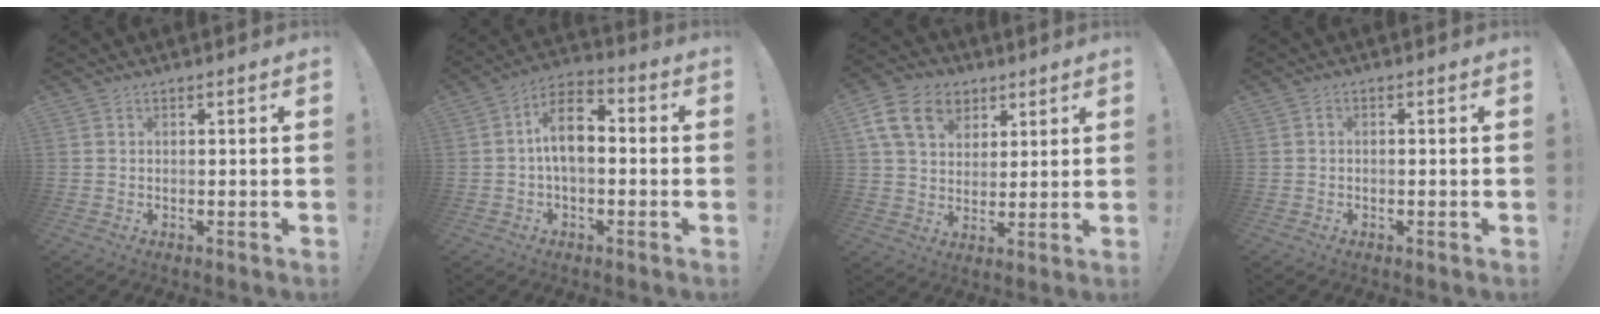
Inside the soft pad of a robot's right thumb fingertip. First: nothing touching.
{"total": 10.7, "force": [0.4, 6.1, 8.7], "torque": [-0.153, 0.011, 0.010]}
{"total": 15.4, "force": [6.5, 11.5, 7.9], "torque": [-0.122, -0.021, 0.131]}
{"total": 0.8, "force": [-0.6, 0.1, 0.6], "torque": [-0.009, 0.001, -0.010]}